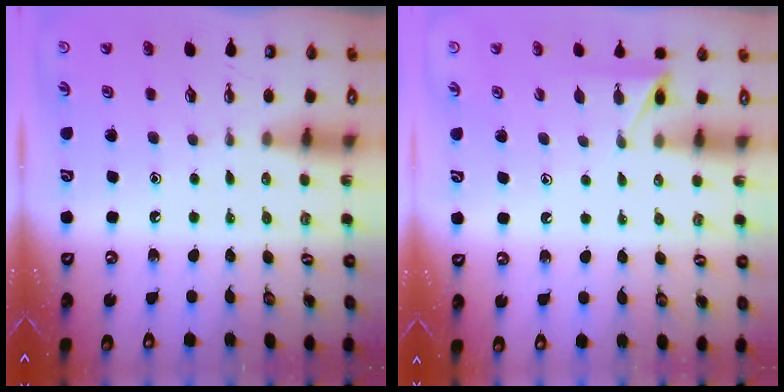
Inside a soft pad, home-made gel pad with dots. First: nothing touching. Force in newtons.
{"total": 5.2, "press": 5.2, "slide": 0.6}